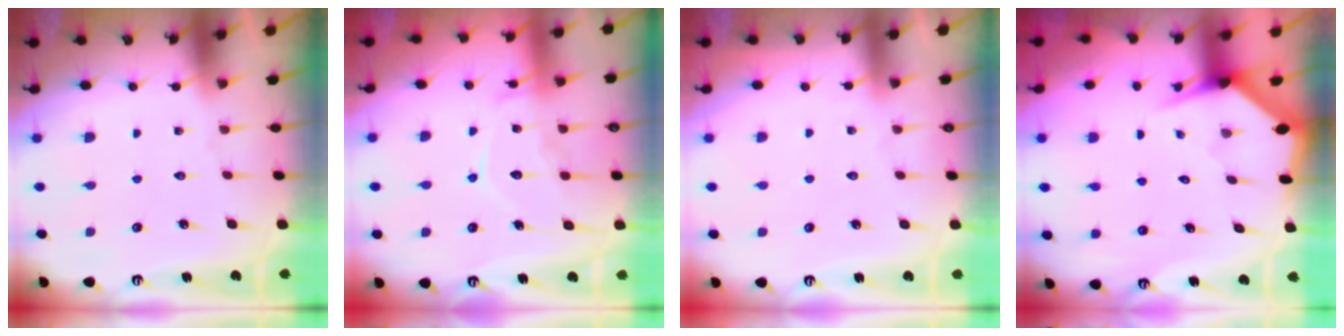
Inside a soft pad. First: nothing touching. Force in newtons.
{"total": 13.1, "press": 13.0, "slide": 1.2}
{"total": 3.2, "press": 3.2, "slide": 0.4}
{"total": 3.1, "press": 3.1, "slide": 0.4}